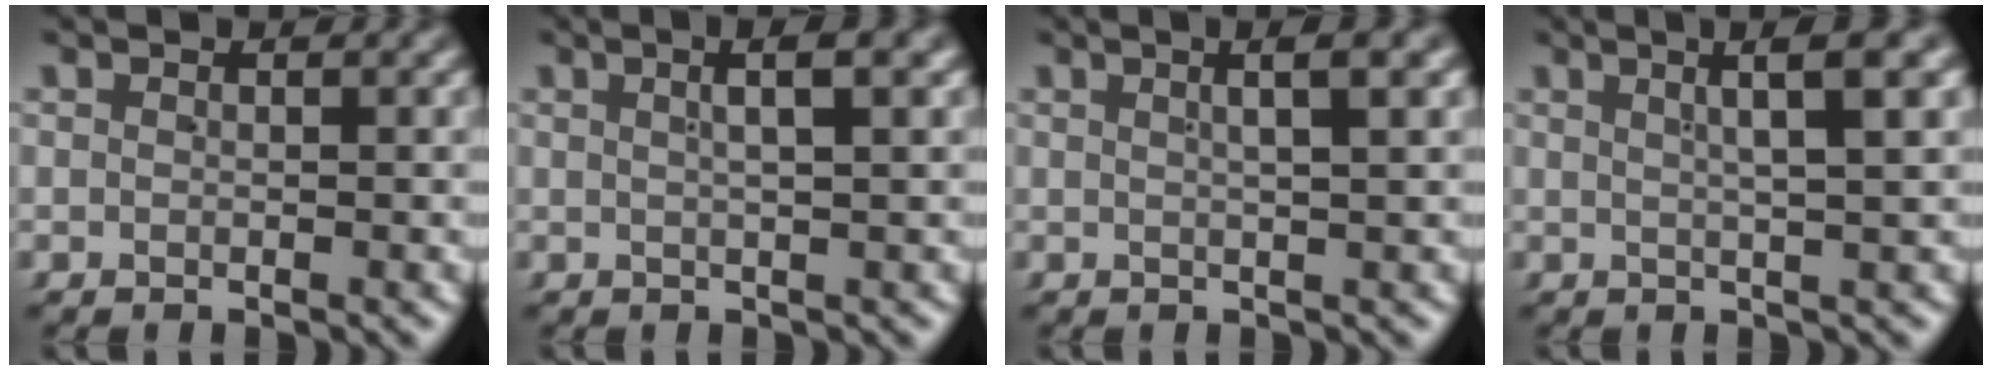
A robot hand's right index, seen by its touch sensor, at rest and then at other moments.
{"total": 2.6, "force": [1.1, -0.2, 2.4], "torque": [-0.026, 0.013, 0.018]}
{"total": 2.8, "force": [1.2, -0.3, 2.5], "torque": [-0.028, 0.013, 0.020]}
{"total": 4.3, "force": [2.4, -0.5, 3.5], "torque": [-0.043, 0.020, 0.037]}